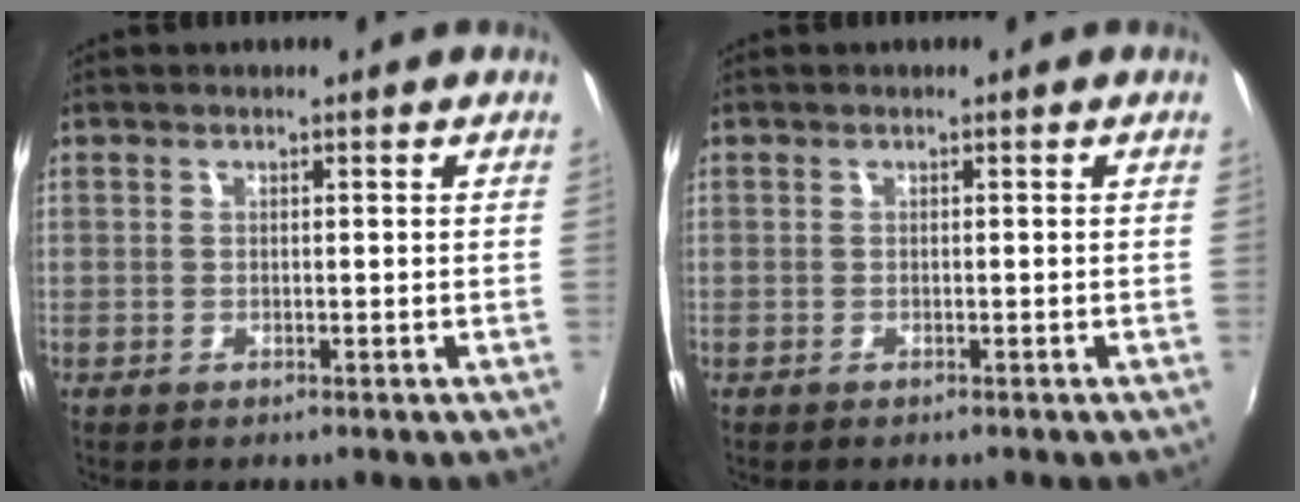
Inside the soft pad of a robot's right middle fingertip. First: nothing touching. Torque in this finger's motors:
{"motor_torque": [0.54, -1.60, 0.03, 0.03]}